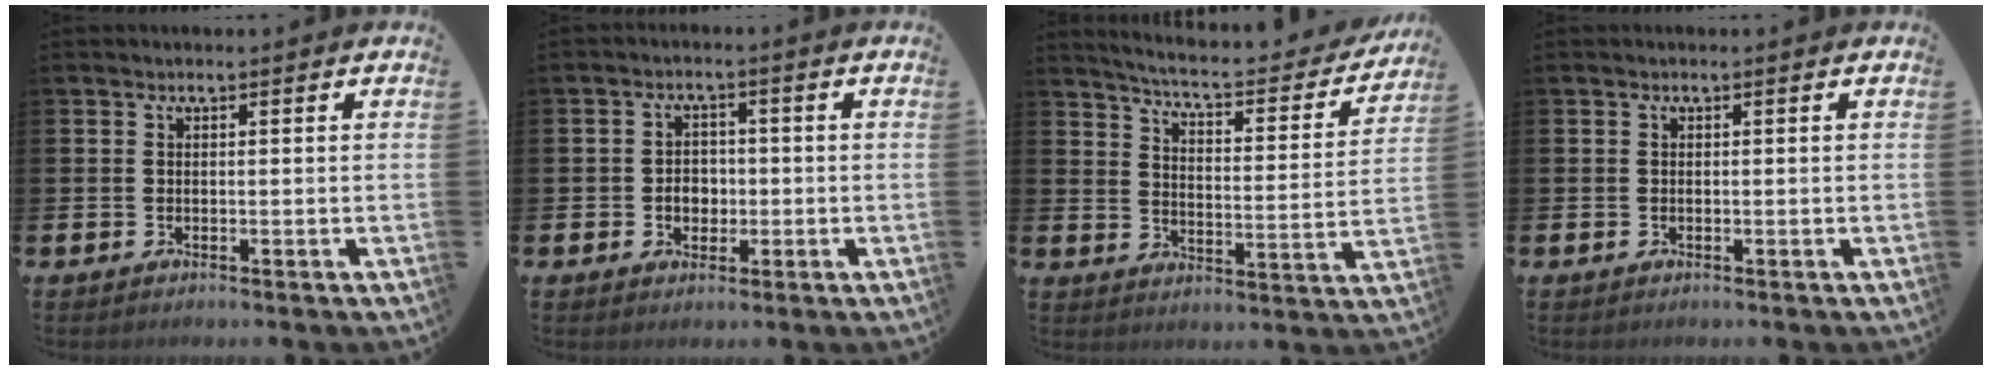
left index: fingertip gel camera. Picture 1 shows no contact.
{"total": 3.1, "force": [-0.6, 2.5, 1.7], "torque": [-0.019, -0.001, -0.018]}
{"total": 5.5, "force": [5.1, 0.5, 1.9], "torque": [-0.059, -0.045, 0.079]}
{"total": 0.0}